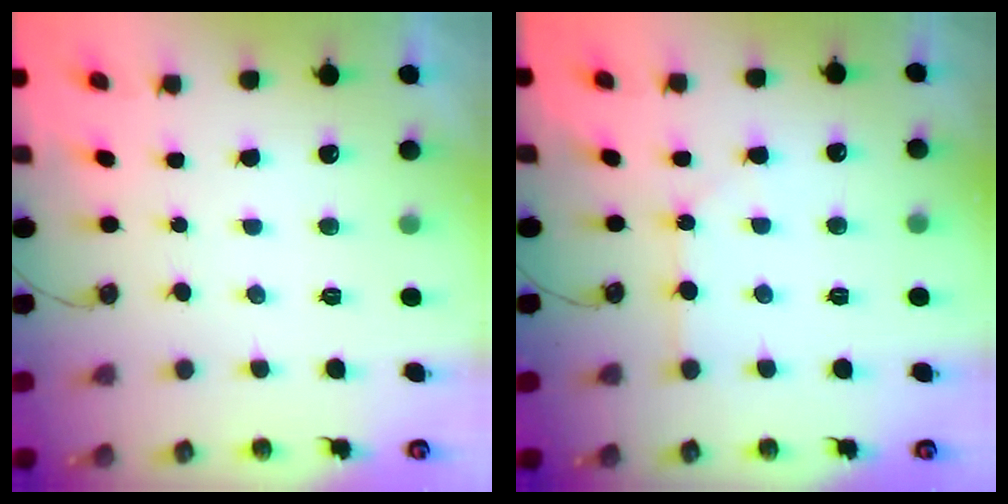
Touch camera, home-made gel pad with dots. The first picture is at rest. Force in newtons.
{"total": 3.9, "press": 3.9, "slide": 0.5}